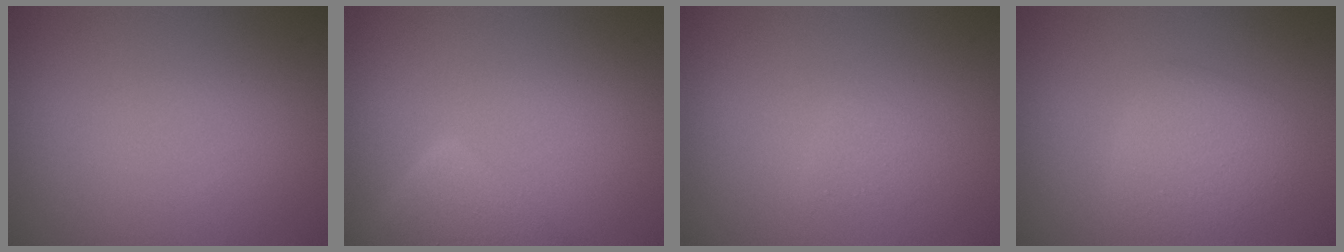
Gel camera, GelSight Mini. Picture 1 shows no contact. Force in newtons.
{"total": 3.7, "press": 3.7, "slide": 0.3}
{"total": 0.8, "press": 0.8, "slide": 0.0}
{"total": 2.7, "press": 2.7, "slide": 0.0}